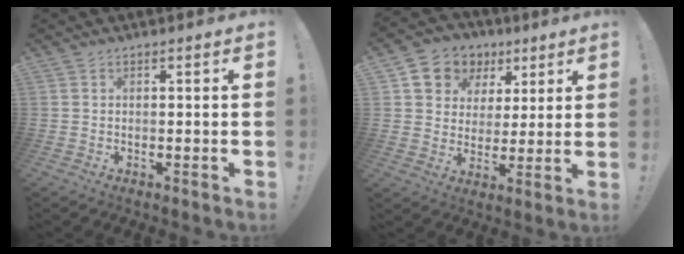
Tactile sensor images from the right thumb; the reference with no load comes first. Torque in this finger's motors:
{"motor_torque": [-0.24, 0.78, 0.62, 0.08, 0.02]}